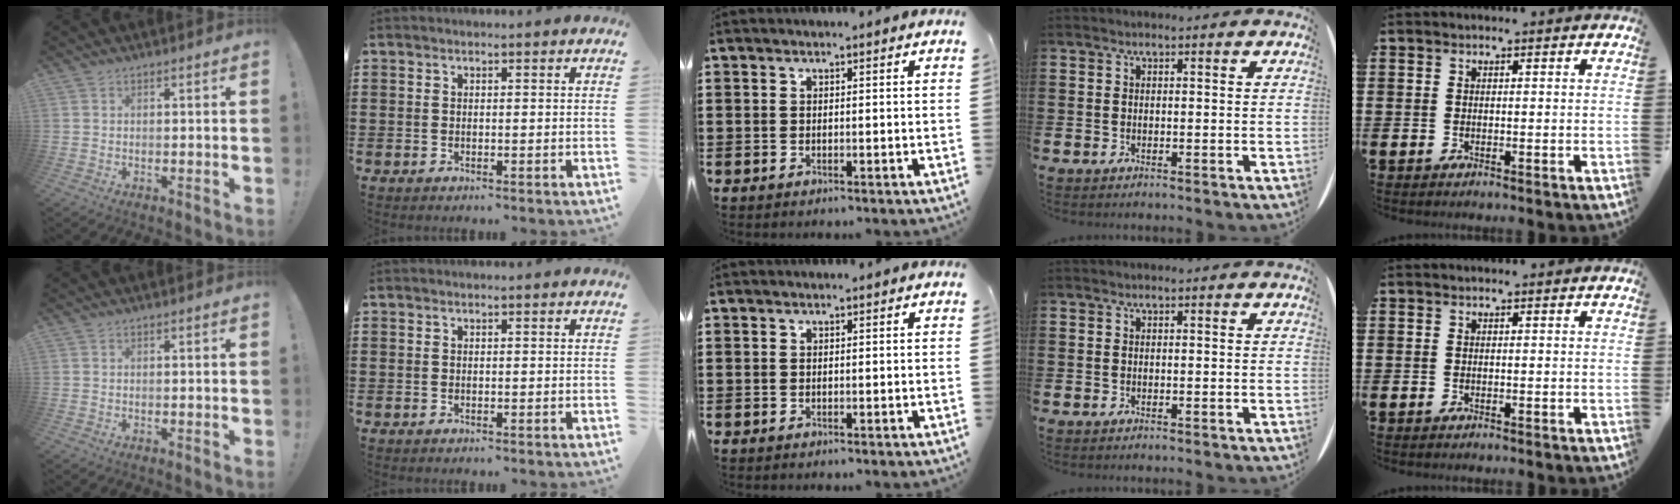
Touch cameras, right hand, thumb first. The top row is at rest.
{}